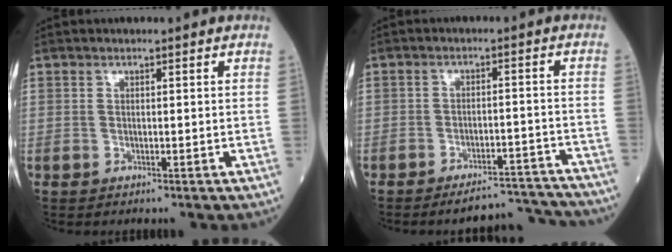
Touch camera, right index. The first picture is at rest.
{"total": 9.3, "force": [-9.3, 0.8, 1.0], "torque": [0.009, 0.017, -0.124]}